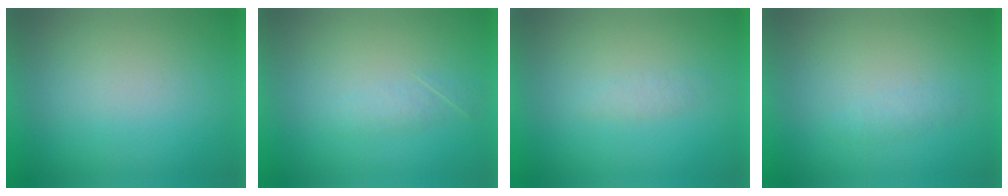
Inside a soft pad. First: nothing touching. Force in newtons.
{"total": 1.7}
{"total": 1.3}
{"total": 1.2}